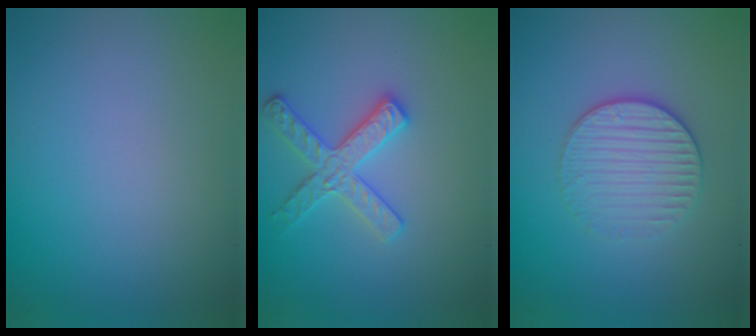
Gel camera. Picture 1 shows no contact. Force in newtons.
{"total": 2.9, "press": 2.8, "slide": 0.6}
{"total": 3.1, "press": 2.8, "slide": 1.2}